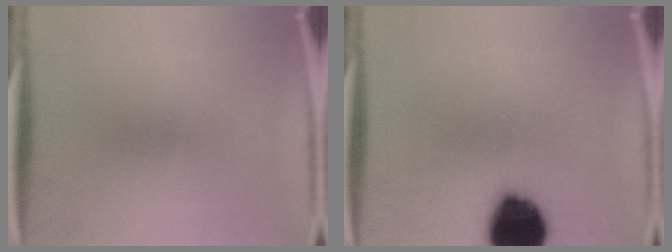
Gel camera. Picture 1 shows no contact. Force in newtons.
{"total": 18.9}